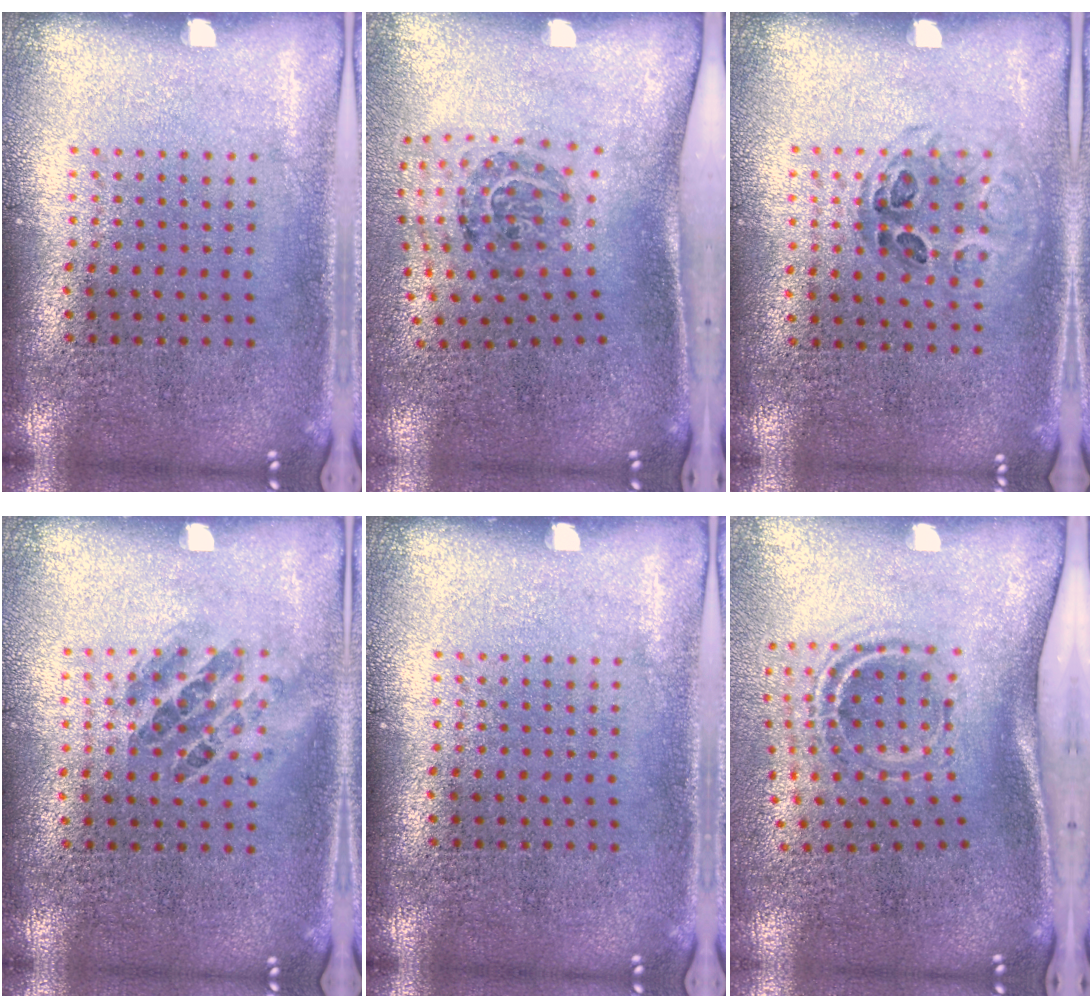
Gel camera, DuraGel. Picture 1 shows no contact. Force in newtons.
{"total": 1.8, "press": 1.2, "slide": 1.3}
{"total": 1.0, "press": 0.7, "slide": 0.6}
{"total": 1.0, "press": 0.8, "slide": 0.6}
{"total": 0.0}
{"total": 2.1, "press": 1.2, "slide": 1.7}